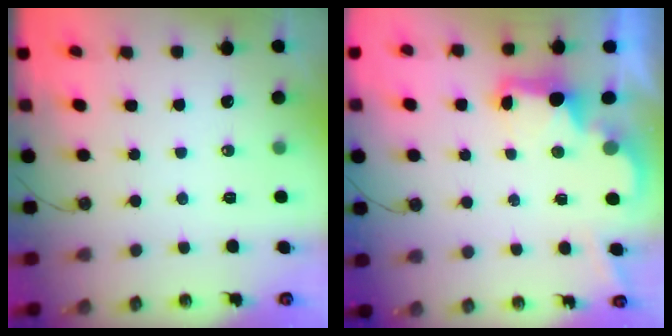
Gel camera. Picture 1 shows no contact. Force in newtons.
{"total": 3.0, "press": 2.9, "slide": 0.6}